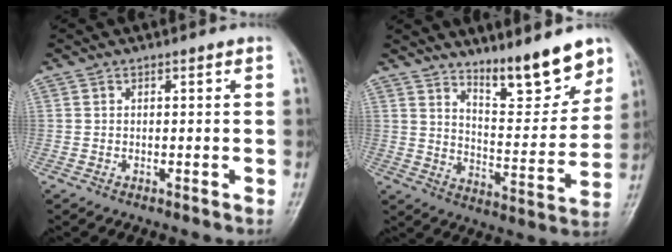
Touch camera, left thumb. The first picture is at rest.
{"total": 13.7, "force": [10.3, 3.7, 8.3], "torque": [-0.087, -0.079, 0.166]}